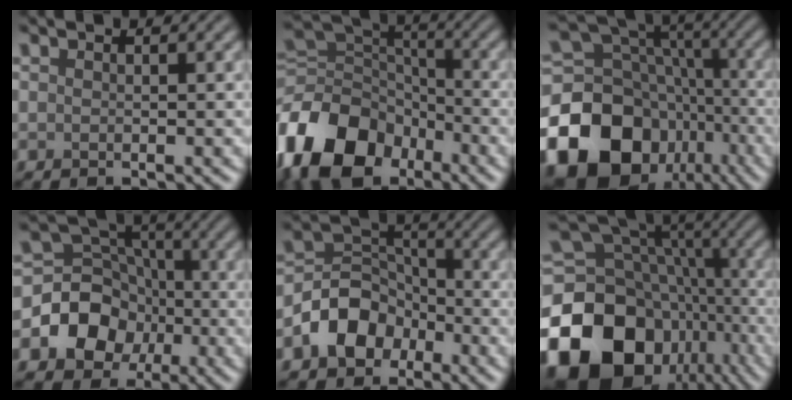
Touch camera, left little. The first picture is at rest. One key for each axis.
{"total": 12.4, "fx": -6.7, "fy": 8.1, "fz": 6.5, "tx": -0.157, "ty": -0.015, "tz": -0.132}
{"total": 18.9, "fx": -8.5, "fy": 14.4, "fz": 8.8, "tx": -0.191, "ty": -0.019, "tz": -0.138}
{"total": 8.2, "fx": -2.5, "fy": 7.1, "fz": 3.3, "tx": -0.041, "ty": 0.011, "tz": -0.077}
{"total": 5.9, "fx": -3.0, "fy": 4.4, "fz": 2.6, "tx": -0.035, "ty": 0.006, "tz": -0.063}
{"total": 20.0, "fx": -7.7, "fy": 15.4, "fz": 10.3, "tx": -0.216, "ty": -0.013, "tz": -0.113}